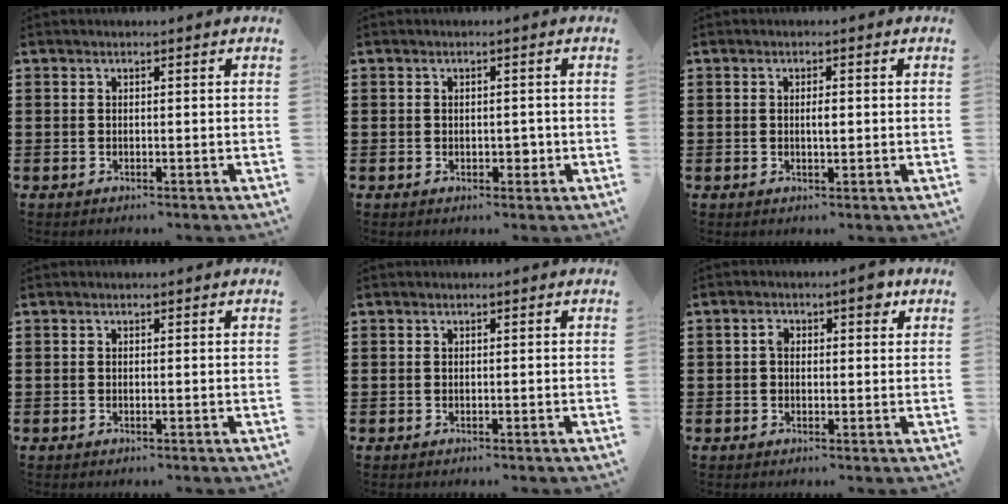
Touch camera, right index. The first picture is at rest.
{"total": 2.0, "force": [-0.3, 1.2, 1.5], "torque": [-0.027, 0.002, -0.007]}
{"total": 1.8, "force": [0.0, 0.5, 1.7], "torque": [-0.033, 0.001, -0.001]}
{"total": 0.0}
{"total": 0.0}
{"total": 3.6, "force": [0.9, 1.8, 2.9], "torque": [-0.045, 0.003, 0.011]}